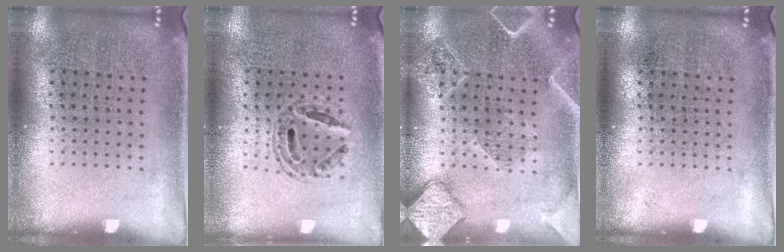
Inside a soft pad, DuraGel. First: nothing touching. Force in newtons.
{"total": 0.7, "press": 0.7, "slide": 0.2}
{"total": 2.2, "press": 2.1, "slide": 0.5}
{"total": 0.0}